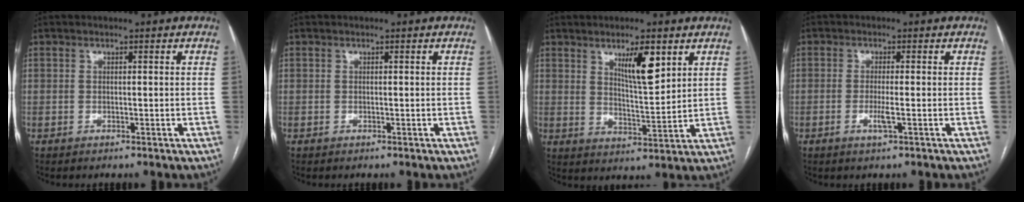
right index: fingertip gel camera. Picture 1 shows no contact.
{"total": 0.0}
{"total": 7.4, "force": [4.0, 1.4, 6.1], "torque": [-0.104, -0.008, 0.070]}
{"total": 2.3, "force": [-0.7, 0.0, 2.1], "torque": [-0.044, -0.005, -0.014]}